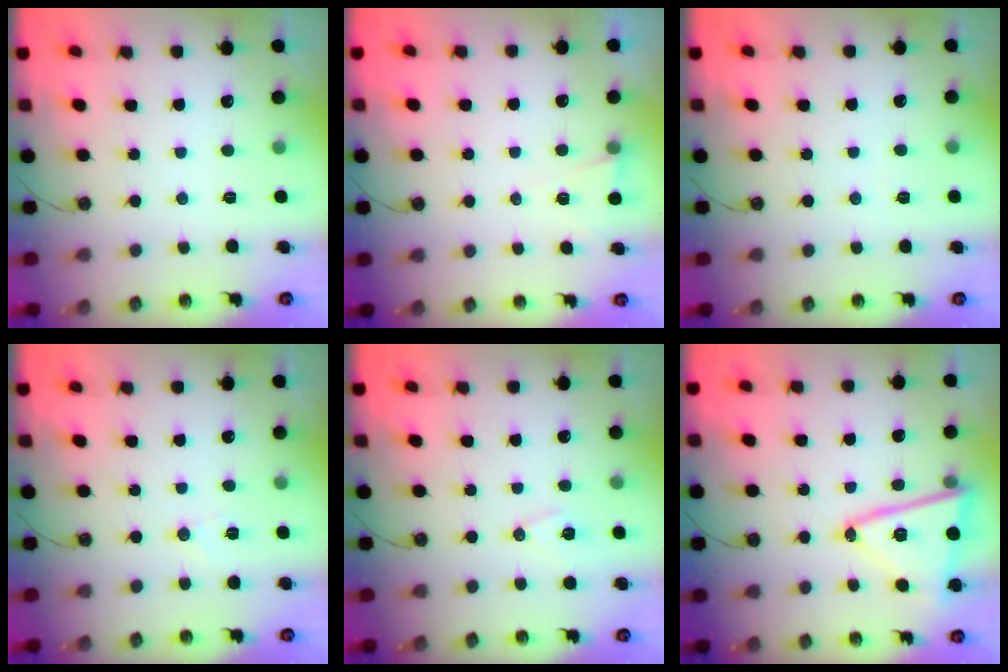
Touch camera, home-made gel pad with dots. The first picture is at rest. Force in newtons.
{"total": 5.2, "press": 2.9, "slide": 4.2}
{"total": 3.5, "press": 3.3, "slide": 1.3}
{"total": 4.8, "press": 4.7, "slide": 1.0}
{"total": 7.5, "press": 6.7, "slide": 3.6}
{"total": 16.1, "press": 16.1, "slide": 1.2}